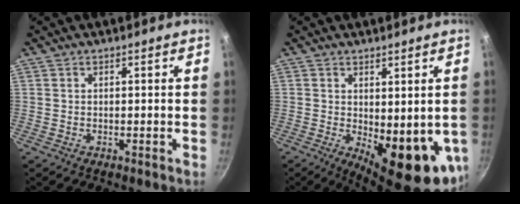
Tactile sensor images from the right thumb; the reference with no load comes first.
{"total": 12.8, "force": [-1.2, 5.3, 11.6], "torque": [-0.128, -0.019, -0.001]}